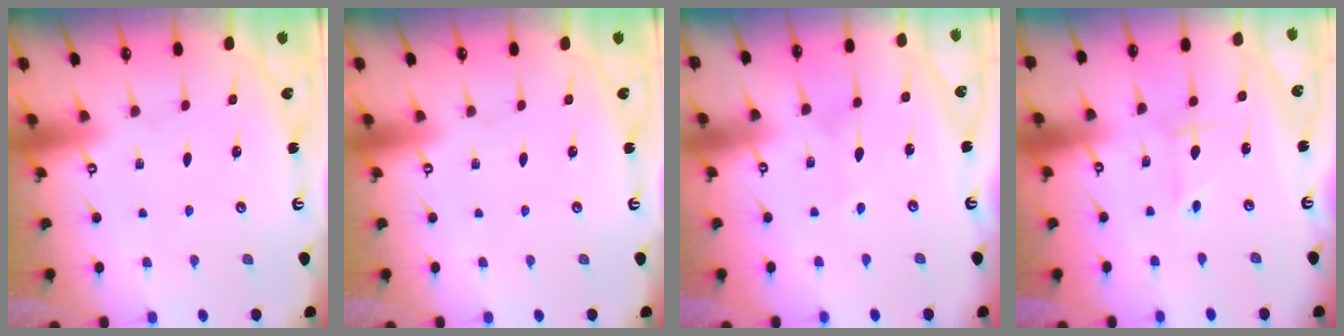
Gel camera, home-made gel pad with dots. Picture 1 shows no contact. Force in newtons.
{"total": 0.0}
{"total": 4.2, "press": 4.2, "slide": 0.4}
{"total": 2.6, "press": 2.6, "slide": 0.0}